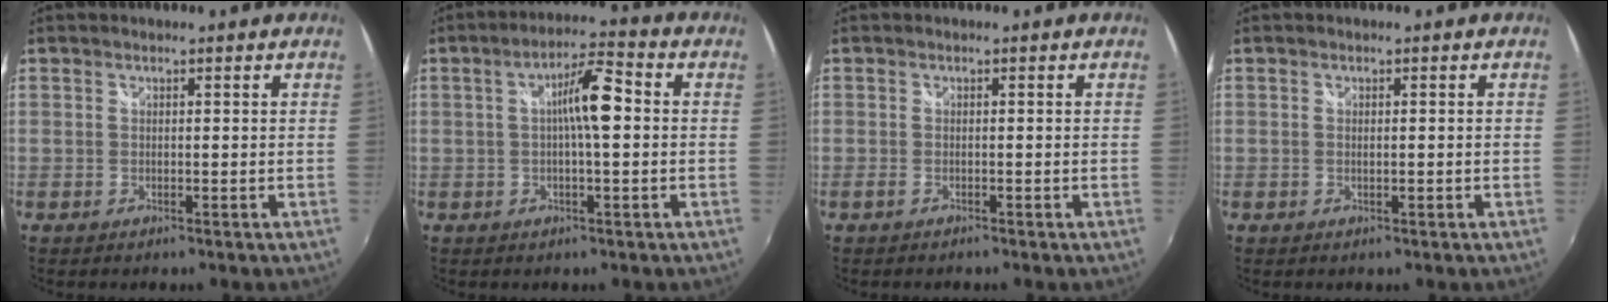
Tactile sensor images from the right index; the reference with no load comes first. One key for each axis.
{"total": 7.4, "fx": 0.4, "fy": 1.3, "fz": 7.3, "tx": -0.122, "ty": 0.016, "tz": 0.006}
{"total": 1.0, "fx": -0.8, "fy": 0.2, "fz": 0.5, "tx": -0.011, "ty": -0.003, "tz": -0.016}
{"total": 0.7, "fx": -0.2, "fy": 0.3, "fz": 0.6, "tx": -0.009, "ty": -0.001, "tz": -0.003}